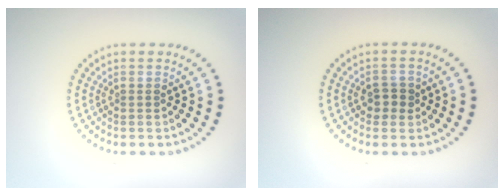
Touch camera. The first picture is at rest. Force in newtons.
{"total": 1.8, "press": 1.7, "slide": 0.4}